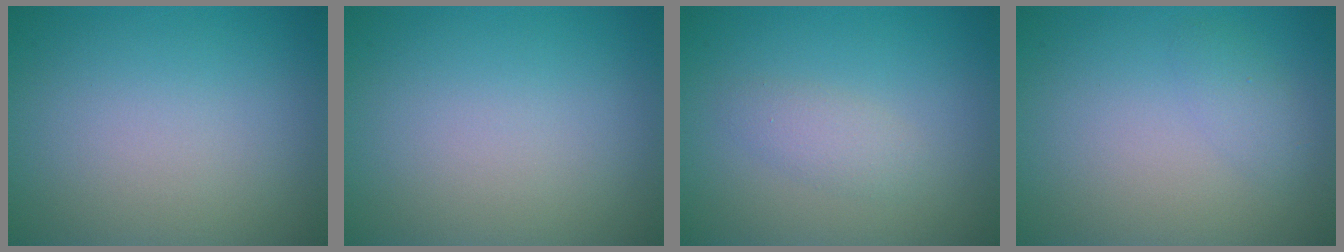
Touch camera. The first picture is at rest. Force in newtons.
{"total": 0.0}
{"total": 1.7, "press": 1.7, "slide": 0.1}
{"total": 1.2, "press": 1.2, "slide": 0.1}